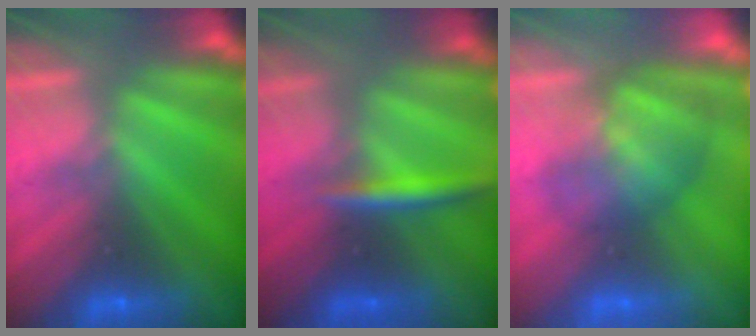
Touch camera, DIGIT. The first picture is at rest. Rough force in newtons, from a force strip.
{"total": 2.8}
{"total": 3.7}